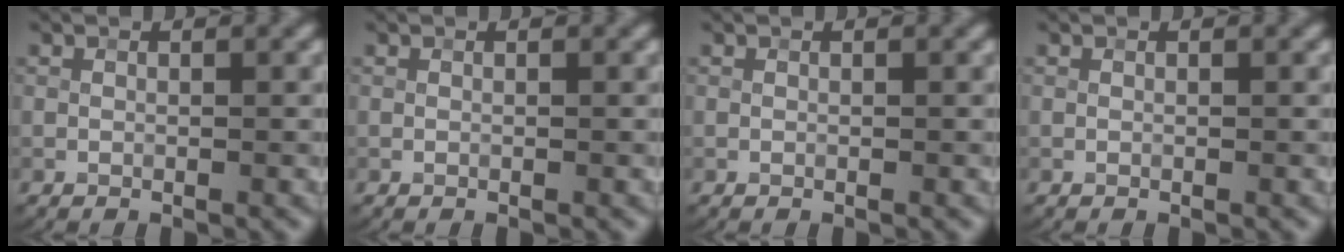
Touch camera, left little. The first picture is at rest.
{"total": 0.0}
{"total": 0.0}
{"total": 0.0}